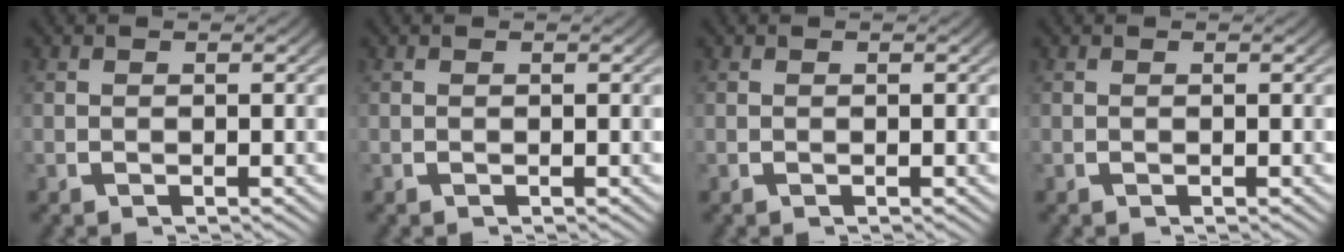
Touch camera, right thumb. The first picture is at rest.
{"total": 0.0}
{"total": 0.0}
{"total": 0.0}